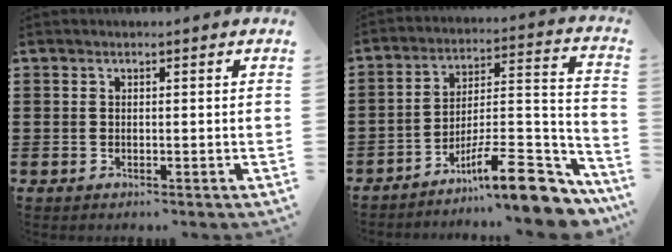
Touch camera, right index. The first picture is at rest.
{"total": 13.1, "force": [-9.4, 2.6, 8.7], "torque": [-0.109, 0.029, -0.164]}